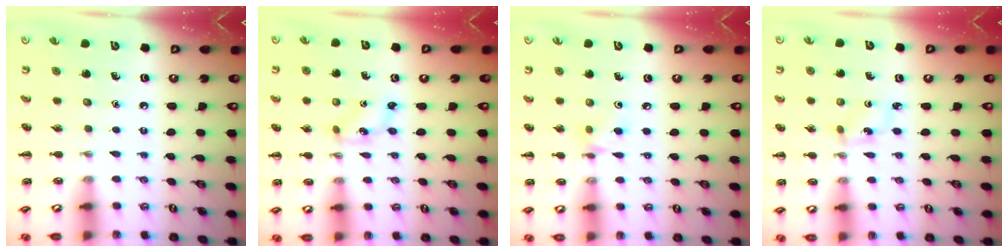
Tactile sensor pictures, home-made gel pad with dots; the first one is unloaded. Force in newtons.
{"total": 1.4, "press": 1.3, "slide": 0.3}
{"total": 4.4, "press": 4.2, "slide": 1.2}
{"total": 2.7, "press": 2.6, "slide": 0.9}